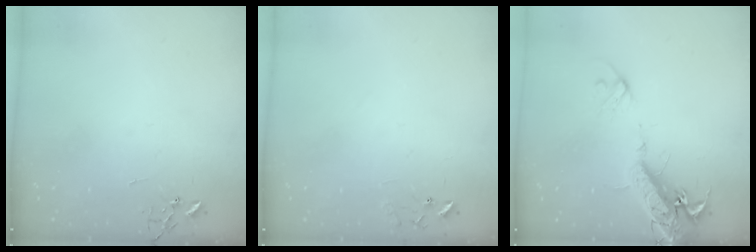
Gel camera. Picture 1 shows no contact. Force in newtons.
{"total": 8.3, "press": 8.3, "slide": 0.6}
{"total": 17.8, "press": 17.4, "slide": 3.8}